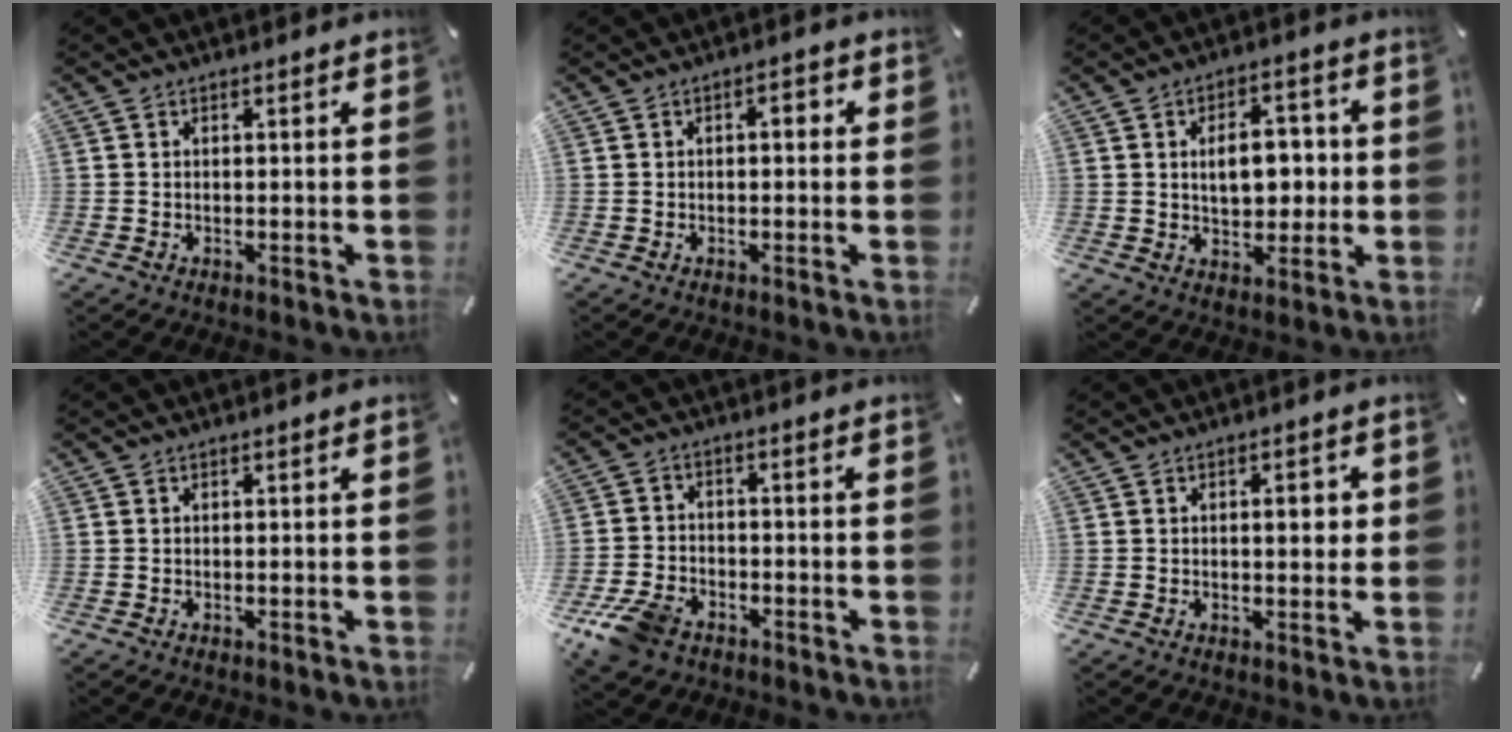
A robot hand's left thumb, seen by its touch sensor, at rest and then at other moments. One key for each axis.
{"total": 2.7, "fx": 0.0, "fy": 1.2, "fz": 2.4, "tx": -0.039, "ty": 0.009, "tz": -0.006}
{"total": 9.7, "fx": 0.7, "fy": 6.3, "fz": 7.3, "tx": -0.101, "ty": 0.004, "tz": 0.008}
{"total": 0.0}
{"total": 8.1, "fx": -5.3, "fy": 4.8, "fz": 3.8, "tx": -0.088, "ty": 0.022, "tz": -0.101}
{"total": 4.2, "fx": 0.7, "fy": 1.8, "fz": 3.7, "tx": -0.042, "ty": -0.004, "tz": 0.002}